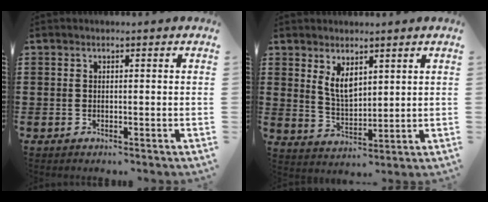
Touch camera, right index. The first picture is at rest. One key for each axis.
{"total": 4.7, "fx": 2.7, "fy": 2.1, "fz": 3.2, "tx": -0.070, "ty": -0.002, "tz": 0.048}